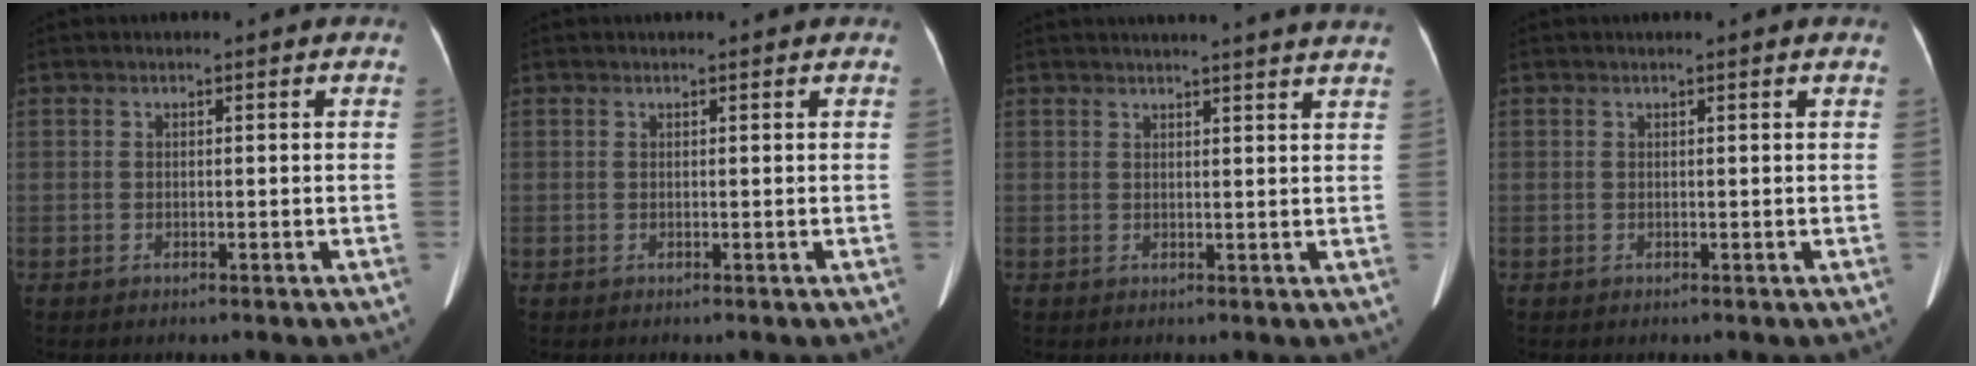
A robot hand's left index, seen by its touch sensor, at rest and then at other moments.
{"total": 1.5, "force": [1.4, 0.2, 0.5], "torque": [-0.005, -0.006, 0.009]}
{"total": 14.3, "force": [13.3, -0.3, 5.1], "torque": [-0.073, -0.031, 0.146]}
{"total": 0.9, "force": [0.9, 0.0, 0.3], "torque": [-0.007, -0.006, 0.005]}